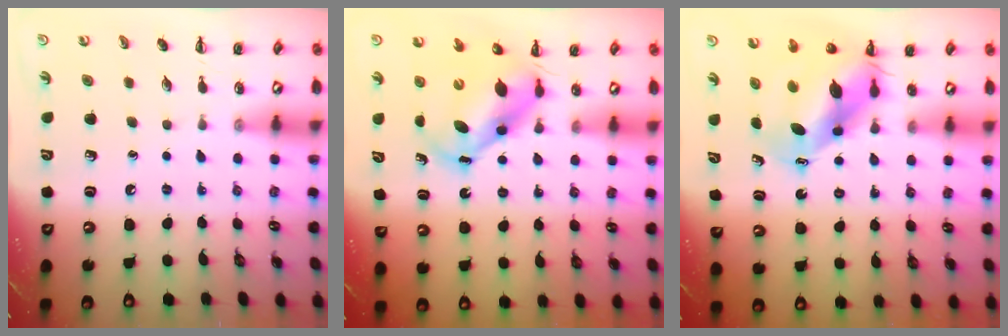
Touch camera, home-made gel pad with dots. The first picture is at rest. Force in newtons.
{"total": 6.9, "press": 6.6, "slide": 2.0}
{"total": 9.8, "press": 9.4, "slide": 2.8}